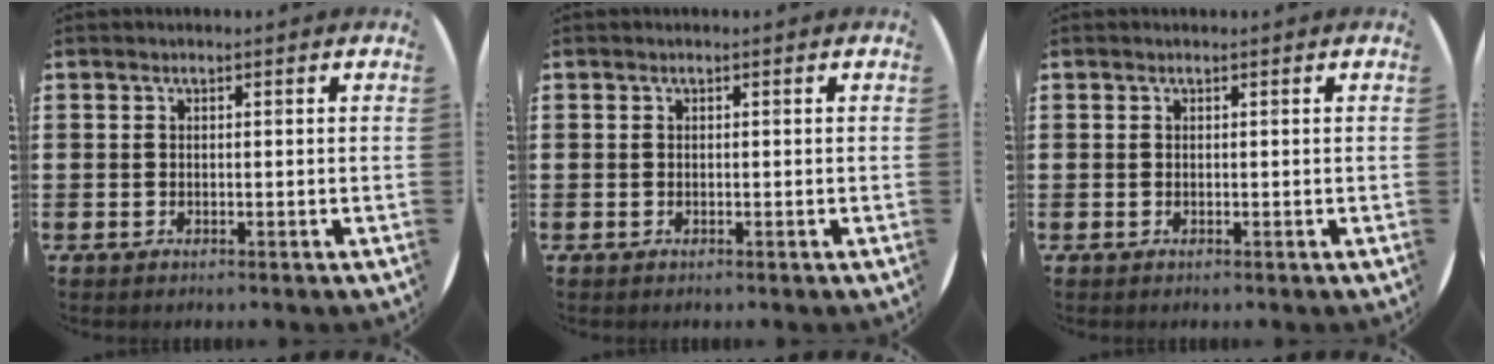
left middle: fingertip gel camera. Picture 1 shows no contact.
{"total": 0.0}
{"total": 0.0}